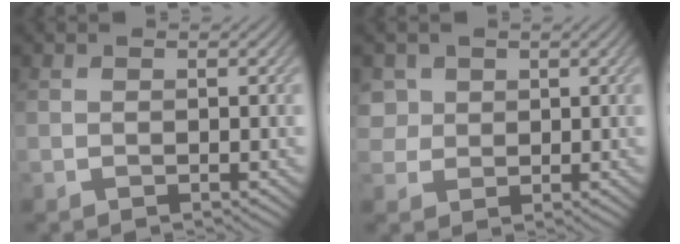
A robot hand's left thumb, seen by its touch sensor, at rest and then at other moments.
{"total": 2.8, "force": [1.1, 2.5, 0.7], "torque": [-0.026, -0.006, 0.025]}